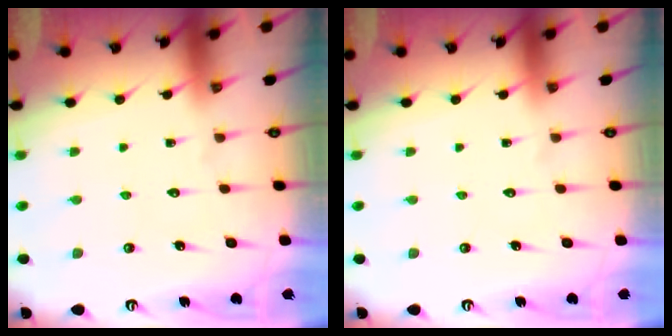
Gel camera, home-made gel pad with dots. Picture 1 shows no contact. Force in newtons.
{"total": 0.0}